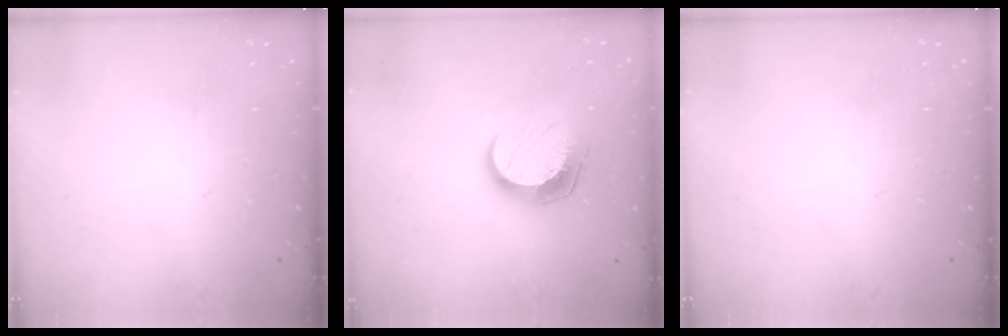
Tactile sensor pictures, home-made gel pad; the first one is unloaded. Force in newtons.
{"total": 11.1, "press": 11.0, "slide": 0.7}
{"total": 0.0}